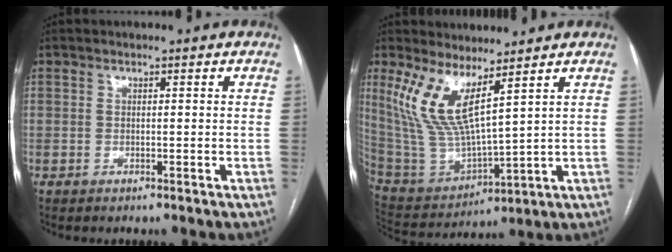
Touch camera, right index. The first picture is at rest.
{"total": 11.1, "force": [6.1, 1.9, 9.1], "torque": [-0.214, -0.010, 0.137]}